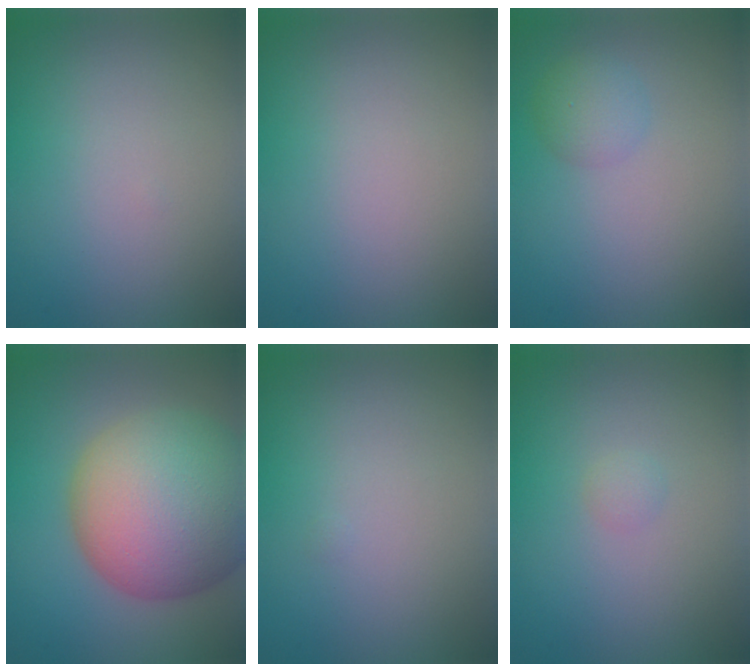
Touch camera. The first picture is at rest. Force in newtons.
{"total": 0.0}
{"total": 1.9, "press": 1.9, "slide": 0.1}
{"total": 14.7, "press": 14.7, "slide": 0.9}
{"total": 0.0}
{"total": 0.6, "press": 0.6, "slide": 0.0}